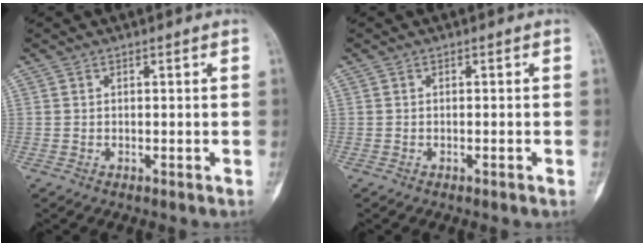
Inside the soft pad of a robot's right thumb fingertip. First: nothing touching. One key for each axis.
{"total": 0.5, "fx": -0.2, "fy": 0.0, "fz": 0.5, "tx": -0.011, "ty": 0.002, "tz": 0.001}